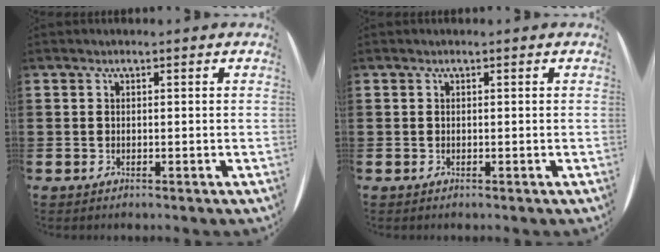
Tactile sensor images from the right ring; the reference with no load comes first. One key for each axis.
{"total": 0.0}